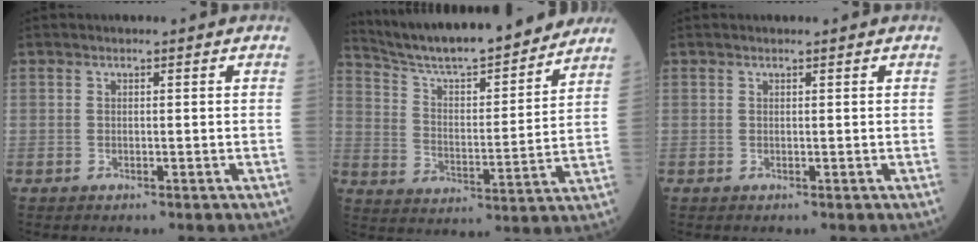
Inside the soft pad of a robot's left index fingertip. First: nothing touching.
{"total": 18.6, "force": [16.9, 1.8, 7.7], "torque": [-0.133, -0.009, 0.259]}
{"total": 0.6, "force": [-0.6, -0.1, -0.2], "torque": [-0.003, -0.008, -0.009]}